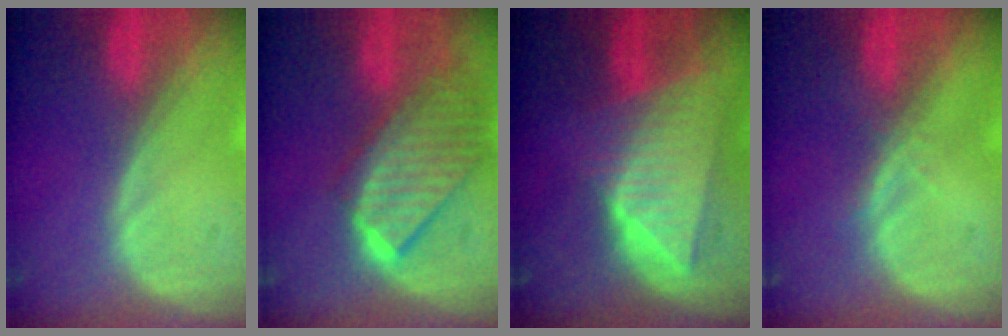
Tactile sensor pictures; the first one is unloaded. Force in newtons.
{"total": 9.8, "press": 8.6, "slide": 4.8}
{"total": 9.2, "press": 8.2, "slide": 4.2}
{"total": 1.5, "press": 1.3, "slide": 0.8}